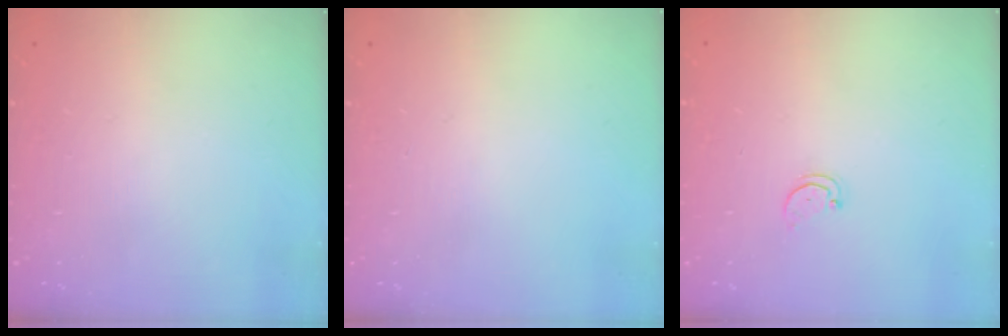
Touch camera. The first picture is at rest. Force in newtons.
{"total": 0.0}
{"total": 1.5, "press": 1.5, "slide": 0.3}